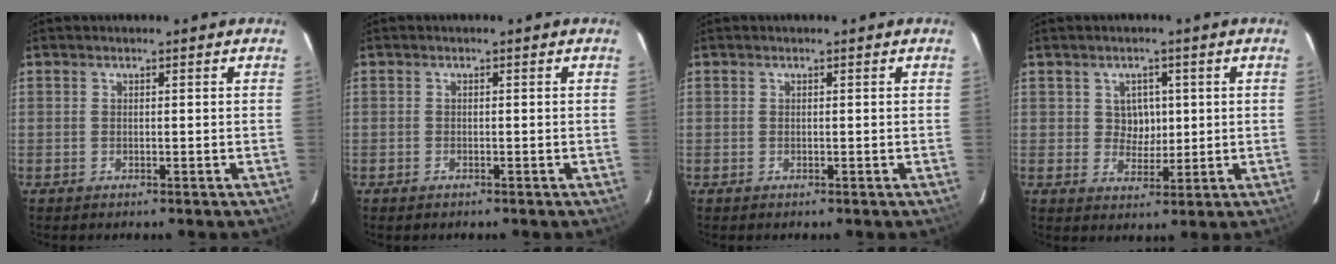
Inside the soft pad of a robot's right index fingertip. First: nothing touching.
{"total": 0.7, "force": [-0.6, 0.4, 0.1], "torque": [-0.004, -0.001, -0.011]}
{"total": 0.0}
{"total": 4.2, "force": [0.9, 3.8, 1.6], "torque": [-0.023, 0.009, 0.016]}